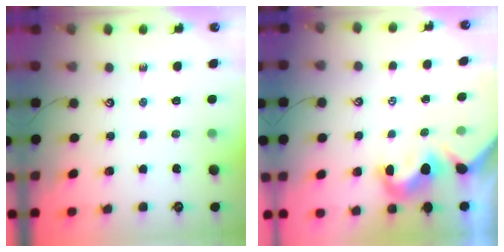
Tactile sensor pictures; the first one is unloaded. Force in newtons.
{"total": 1.7, "press": 1.6, "slide": 0.5}